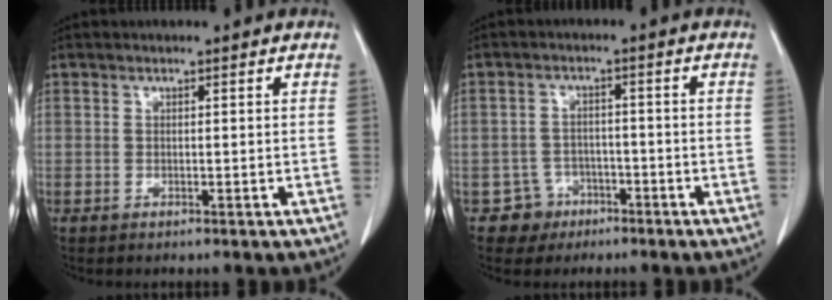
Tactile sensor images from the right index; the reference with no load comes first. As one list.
[{"total": 4.2, "force": [-2.3, 3.5, -0.4], "torque": [0.013, 0.015, -0.036]}]